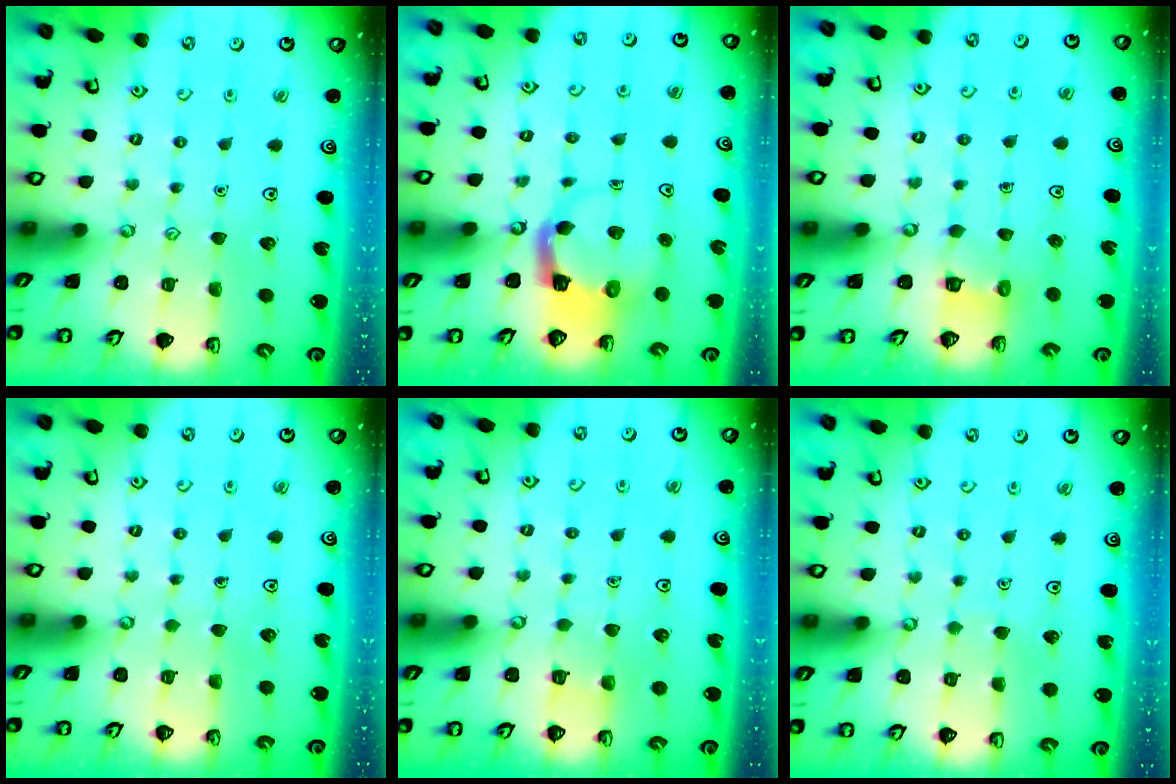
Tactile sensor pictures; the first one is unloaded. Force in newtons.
{"total": 3.7, "press": 3.6, "slide": 0.7}
{"total": 3.1, "press": 3.1, "slide": 0.3}
{"total": 0.8, "press": 0.8, "slide": 0.3}
{"total": 2.6, "press": 2.6, "slide": 0.2}
{"total": 1.4, "press": 1.4, "slide": 0.1}